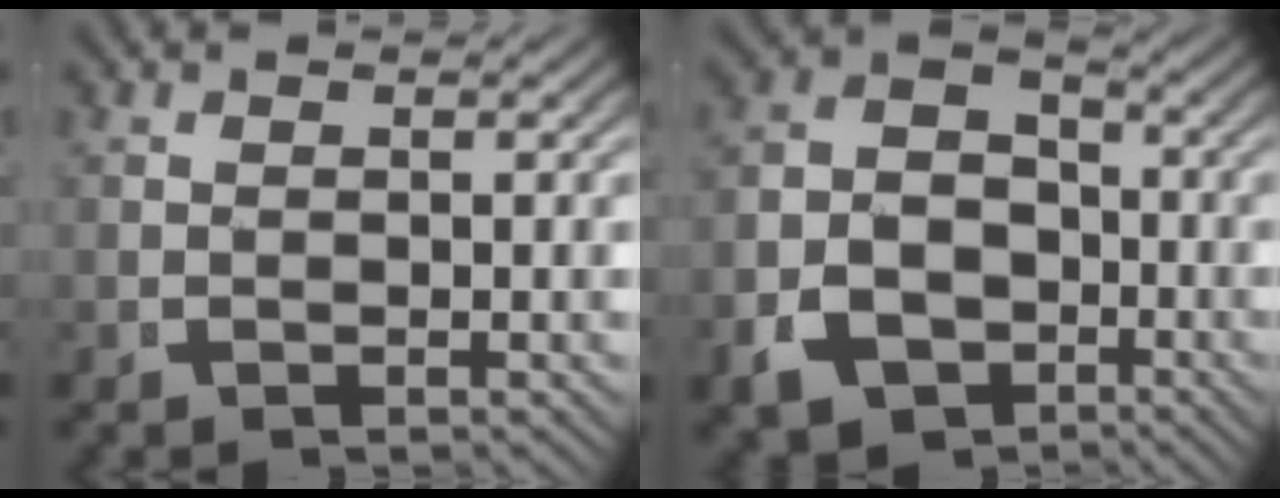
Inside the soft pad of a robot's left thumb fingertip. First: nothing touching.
{"total": 12.4, "force": [-3.2, 10.2, 6.4], "torque": [-0.111, -0.030, -0.053]}